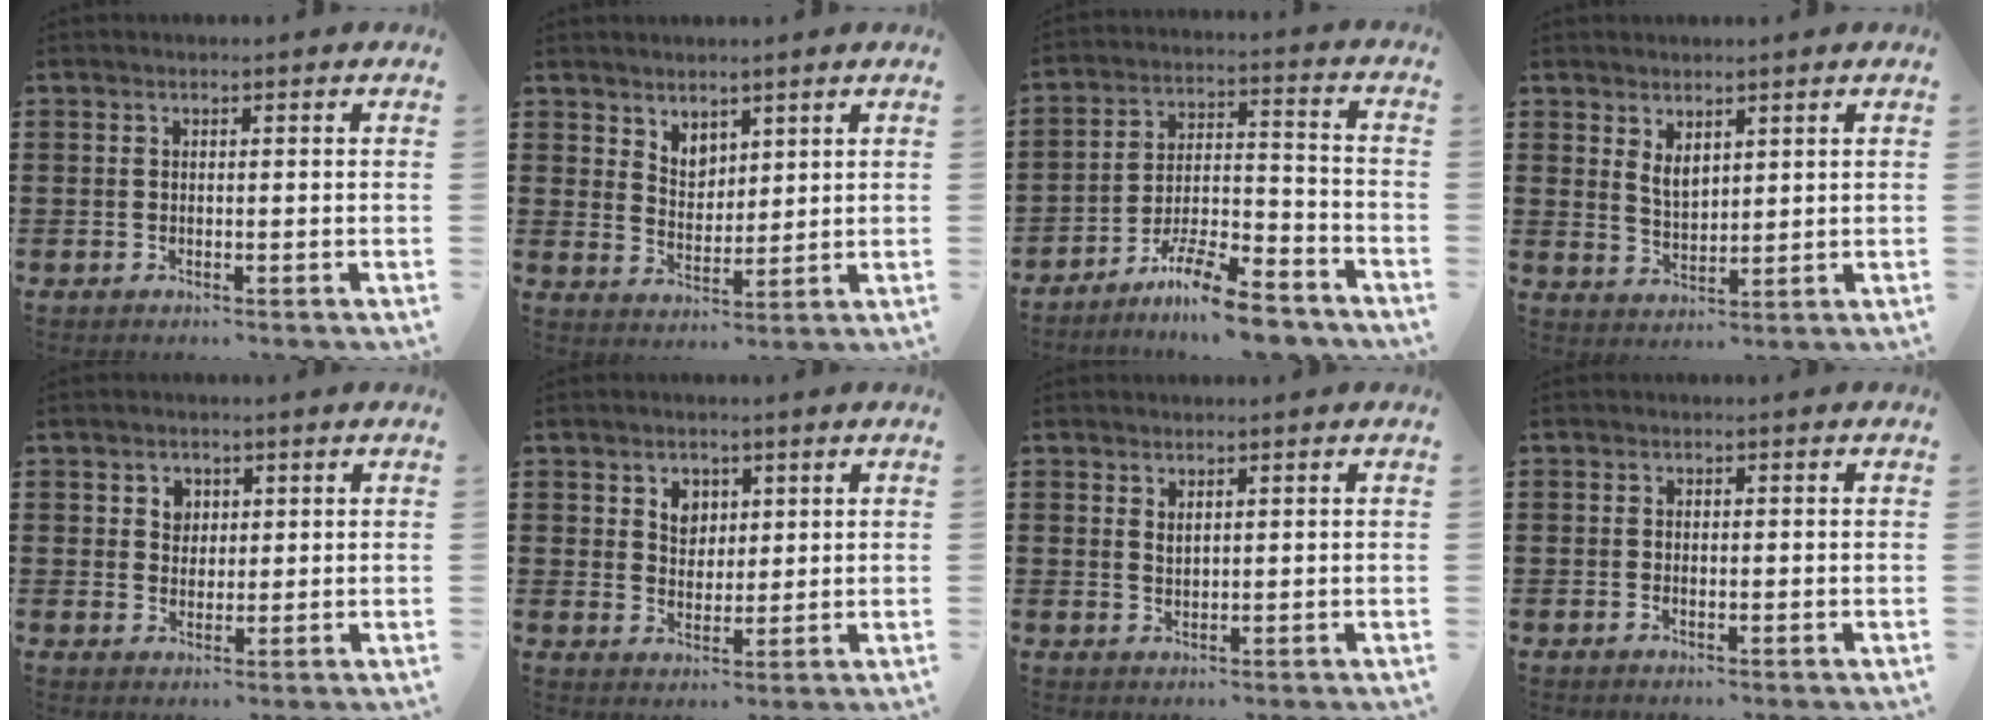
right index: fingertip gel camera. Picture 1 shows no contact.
{"total": 3.7, "force": [3.1, 2.0, 0.1], "torque": [-0.014, -0.002, 0.059]}
{"total": 10.8, "force": [-9.4, 1.5, 5.0], "torque": [-0.075, 0.036, -0.178]}
{"total": 3.2, "force": [2.1, 1.7, 1.8], "torque": [-0.040, 0.005, 0.039]}
{"total": 2.4, "force": [1.0, 2.0, 0.7], "torque": [-0.022, 0.010, 0.017]}
{"total": 3.4, "force": [1.8, 2.7, 1.1], "torque": [-0.025, 0.008, 0.030]}
{"total": 1.3, "force": [1.0, 0.5, 0.5], "torque": [-0.012, 0.003, 0.019]}
{"total": 1.0, "force": [-0.3, 0.5, 0.8], "torque": [-0.017, -0.001, -0.005]}